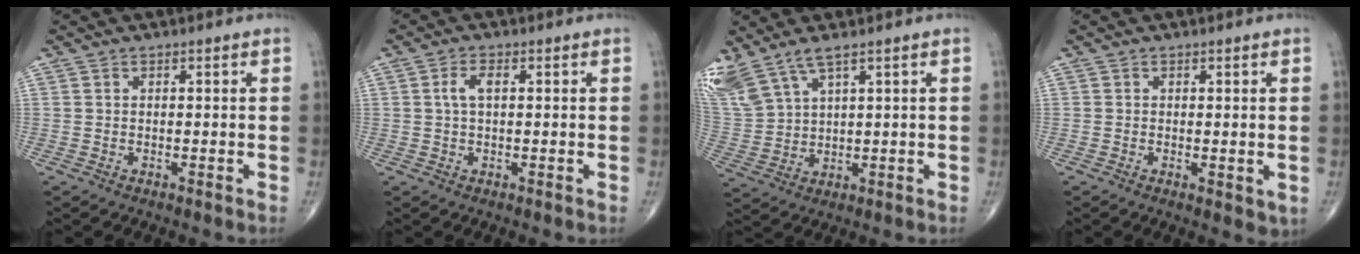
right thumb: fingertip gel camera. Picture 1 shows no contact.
{"total": 3.0, "force": [0.5, 1.4, 2.6], "torque": [-0.059, 0.008, 0.009]}
{"total": 10.5, "force": [7.2, 3.7, 6.6], "torque": [-0.165, -0.019, 0.161]}
{"total": 2.4, "force": [-0.1, 1.1, 2.2], "torque": [-0.026, -0.008, 0.000]}